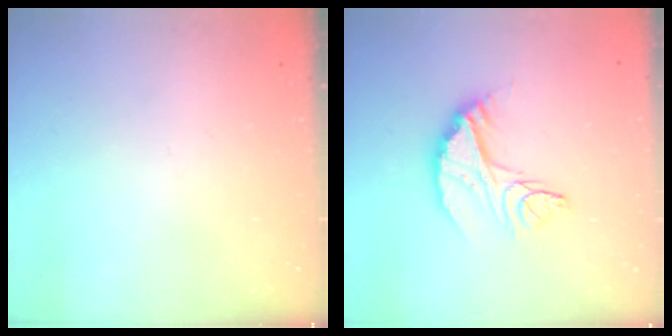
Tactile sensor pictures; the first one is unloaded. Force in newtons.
{"total": 12.0, "press": 11.9, "slide": 1.0}